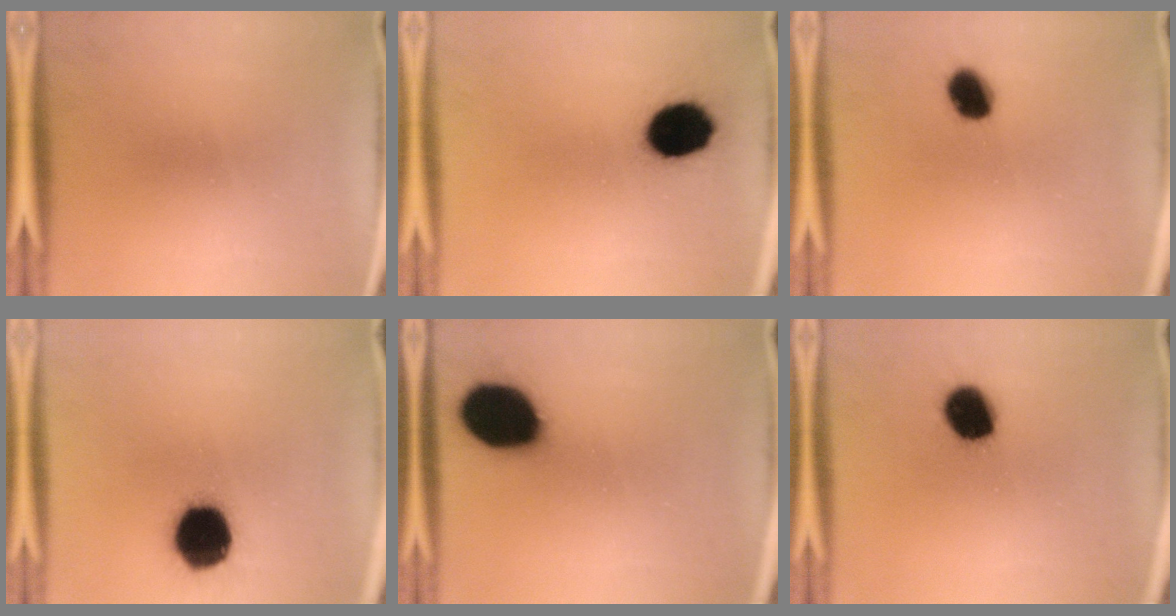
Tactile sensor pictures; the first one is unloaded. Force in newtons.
{"total": 13.2}
{"total": 6.6}
{"total": 17.2}
{"total": 19.1}
{"total": 10.5}